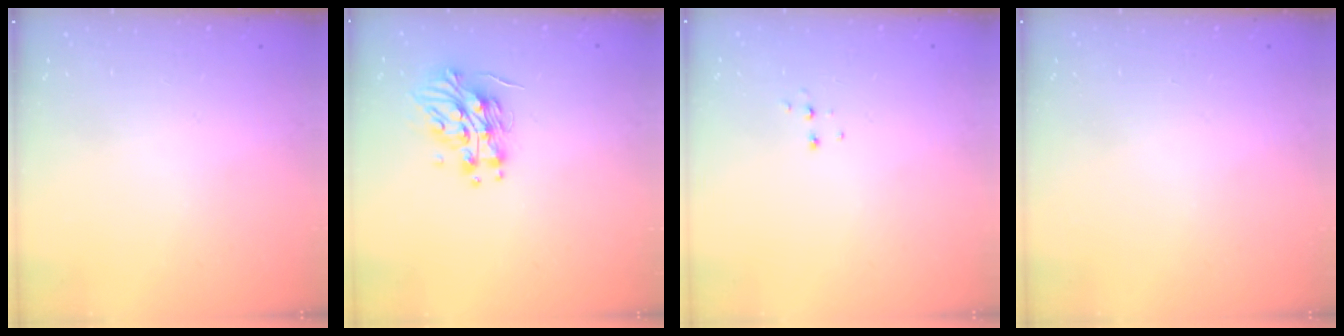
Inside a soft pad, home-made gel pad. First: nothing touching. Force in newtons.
{"total": 12.2, "press": 12.1, "slide": 1.2}
{"total": 4.5, "press": 4.5, "slide": 0.4}
{"total": 0.0}